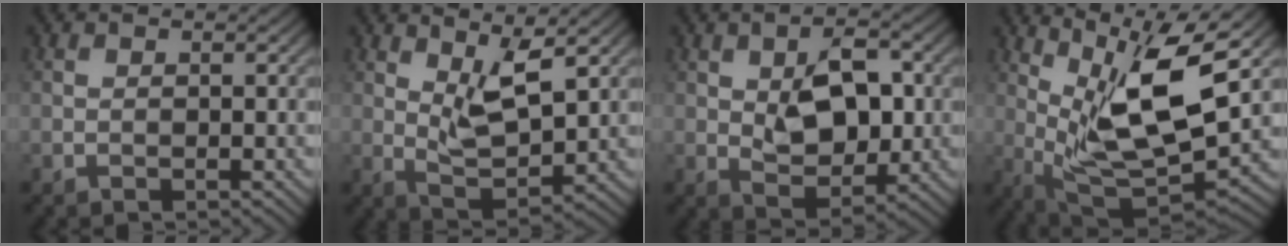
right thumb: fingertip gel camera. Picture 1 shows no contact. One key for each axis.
{"total": 6.8, "fx": 3.6, "fy": 2.2, "fz": 5.3, "tx": -0.104, "ty": -0.009, "tz": 0.072}
{"total": 8.2, "fx": 0.9, "fy": 4.8, "fz": 6.6, "tx": -0.112, "ty": 0.002, "tz": 0.012}
{"total": 13.5, "fx": 5.0, "fy": 4.0, "fz": 11.9, "tx": -0.230, "ty": -0.008, "tz": 0.099}